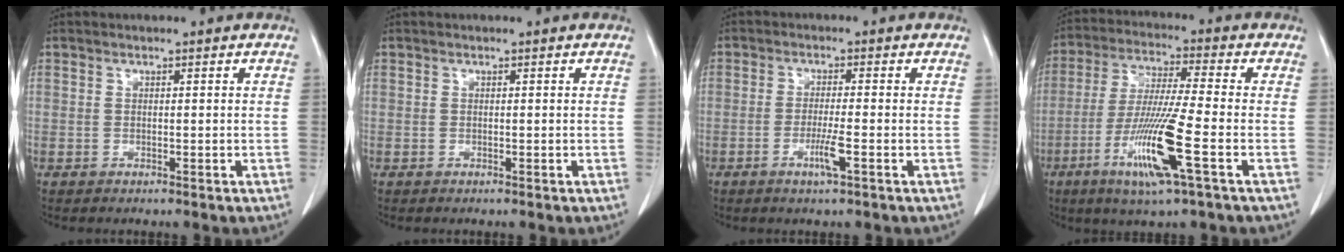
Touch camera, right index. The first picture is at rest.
{"total": 0.0}
{"total": 3.7, "force": [-1.5, -0.2, 3.4], "torque": [-0.067, -0.008, -0.030]}
{"total": 12.9, "force": [-4.9, -0.3, 12.0], "torque": [-0.242, -0.025, -0.095]}